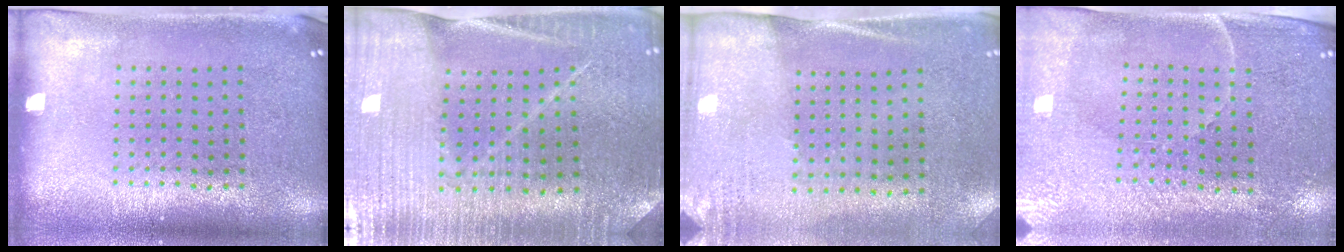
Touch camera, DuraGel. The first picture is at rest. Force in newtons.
{"total": 2.6, "press": 2.6, "slide": 0.4}
{"total": 2.6, "press": 2.3, "slide": 1.3}
{"total": 3.4, "press": 3.2, "slide": 1.0}